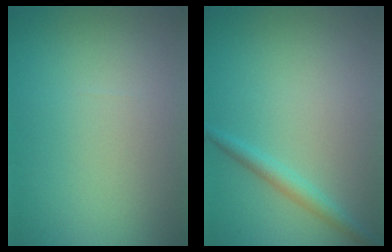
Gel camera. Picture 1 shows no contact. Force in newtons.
{"total": 1.8, "press": 1.8, "slide": 0.1}